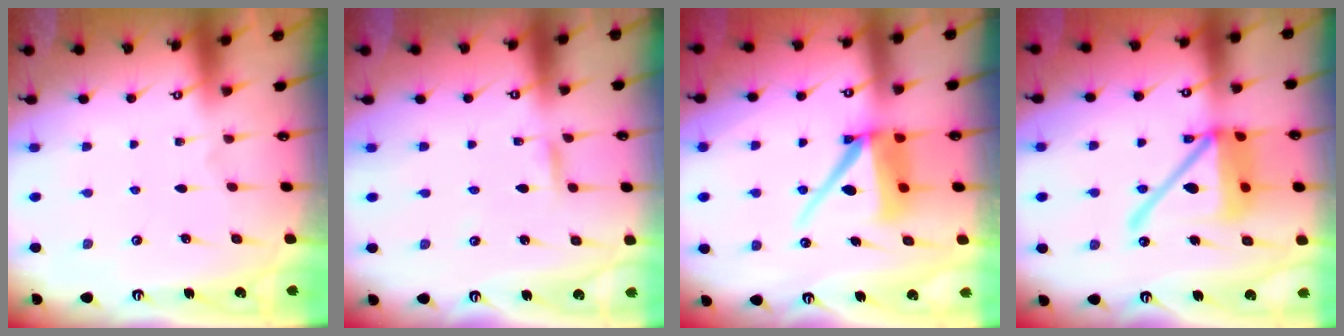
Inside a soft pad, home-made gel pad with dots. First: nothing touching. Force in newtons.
{"total": 3.5, "press": 3.5, "slide": 0.4}
{"total": 11.1, "press": 11.0, "slide": 1.3}
{"total": 18.1, "press": 17.9, "slide": 2.6}